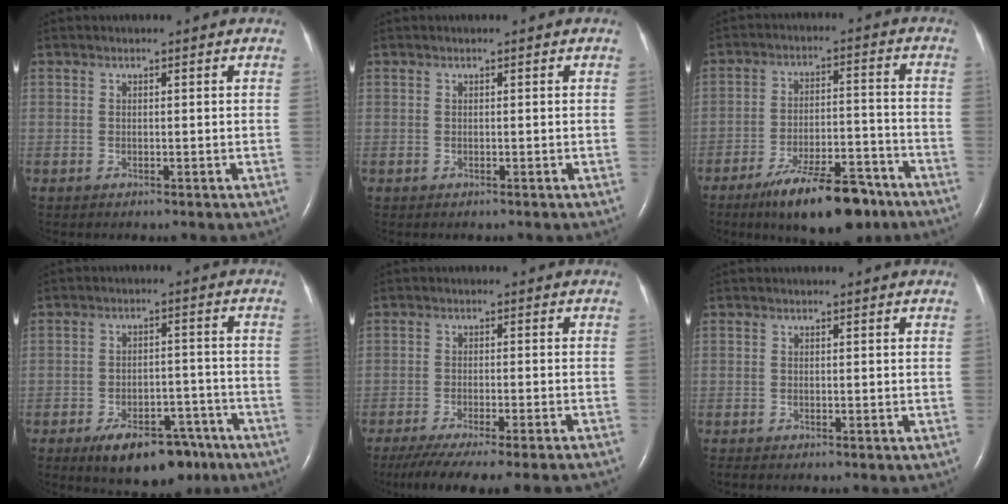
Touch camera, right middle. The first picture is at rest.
{"total": 0.0}
{"total": 13.4, "force": [-9.6, 3.6, 8.6], "torque": [-0.134, 0.002, -0.154]}
{"total": 11.4, "force": [-7.9, 5.2, 6.3], "torque": [-0.080, 0.010, -0.114]}
{"total": 16.6, "force": [-14.8, -0.3, 7.5], "torque": [-0.099, -0.046, -0.207]}
{"total": 1.2, "force": [-1.1, 0.3, 0.6], "torque": [-0.008, -0.002, -0.012]}